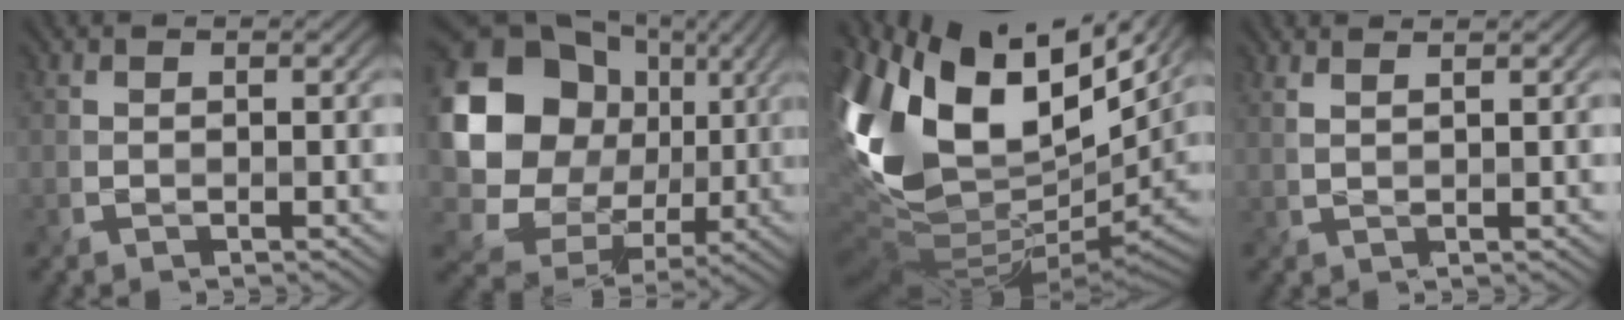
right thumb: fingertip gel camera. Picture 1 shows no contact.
{"total": 17.6, "force": [3.1, 14.8, 9.1], "torque": [-0.232, -0.003, 0.059]}
{"total": 18.2, "force": [5.5, 9.2, 14.8], "torque": [-0.322, -0.012, 0.117]}
{"total": 2.4, "force": [1.8, 0.7, 1.4], "torque": [-0.014, 0.000, 0.020]}